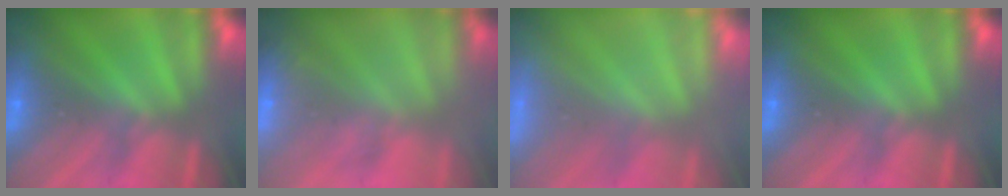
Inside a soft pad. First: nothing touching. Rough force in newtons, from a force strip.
{"total": 2.4}
{"total": 9.3}
{"total": 0.0}